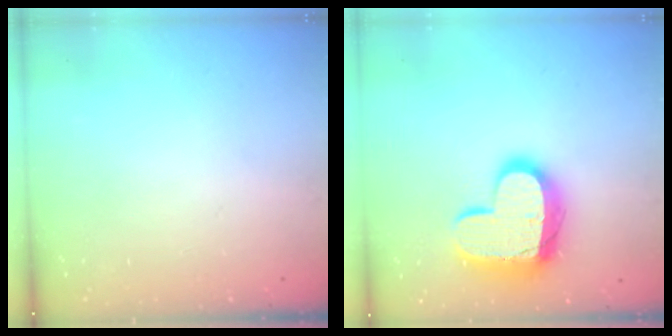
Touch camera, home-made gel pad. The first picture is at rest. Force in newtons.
{"total": 16.7, "press": 16.6, "slide": 1.3}